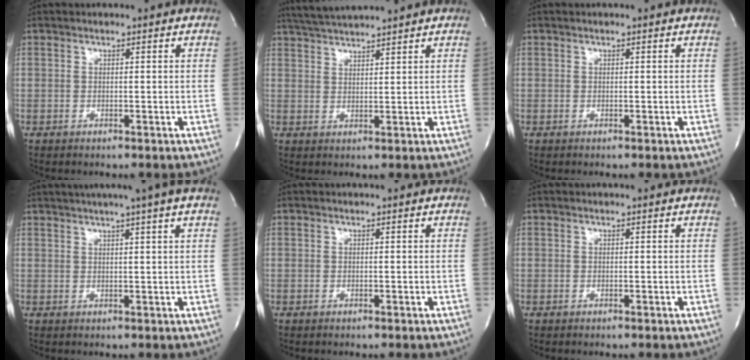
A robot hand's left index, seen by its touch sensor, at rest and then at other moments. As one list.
[{"total": 6.0, "force": [5.7, -1.0, 1.9], "torque": [-0.043, 0.017, 0.105]}, {"total": 0.0}, {"total": 8.3, "force": [6.2, -1.6, 5.2], "torque": [-0.078, 0.017, 0.070]}, {"total": 0.0}, {"total": 0.0}]